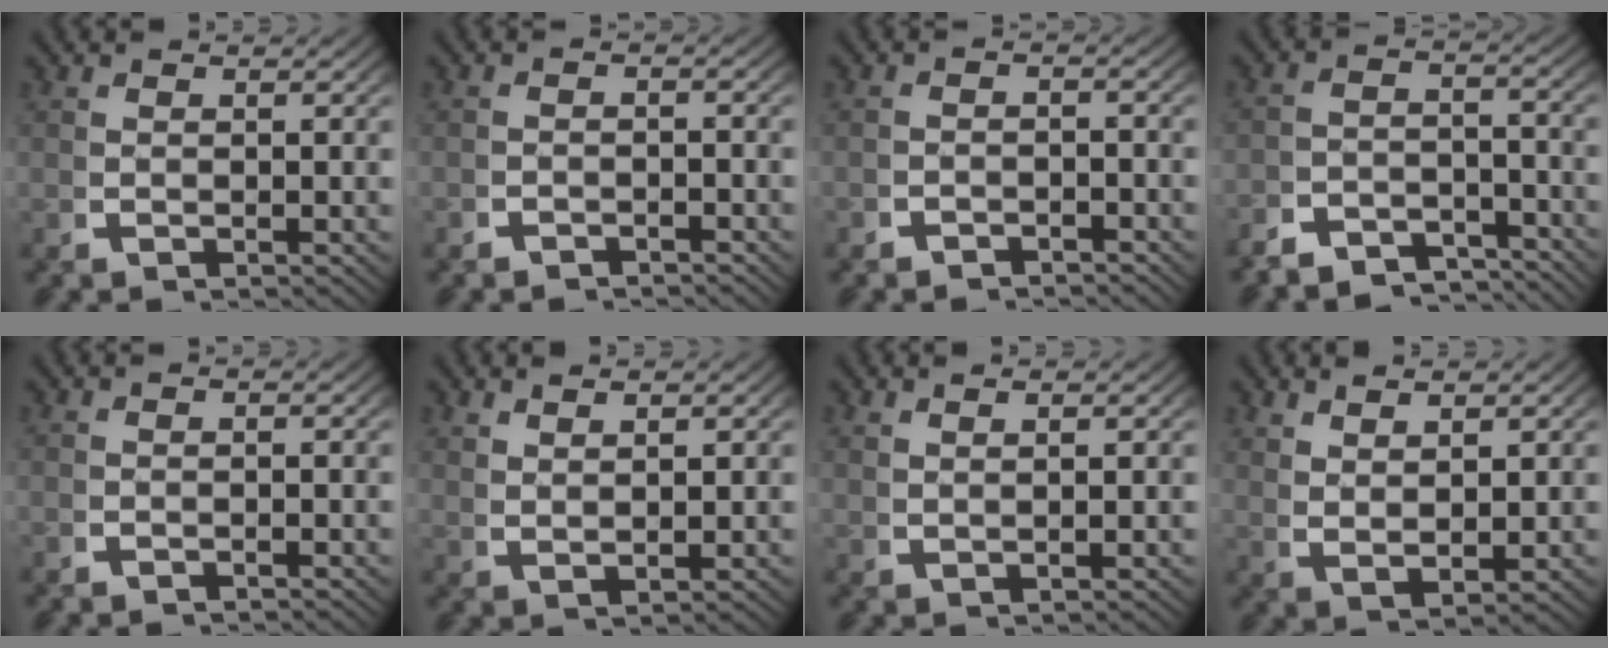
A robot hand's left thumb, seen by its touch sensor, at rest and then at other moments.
{"total": 1.8, "force": [-1.8, 0.2, 0.2], "torque": [-0.002, -0.007, -0.030]}
{"total": 2.2, "force": [-2.1, 0.4, 0.2], "torque": [-0.002, -0.008, -0.036]}
{"total": 5.6, "force": [-4.9, 2.1, 1.7], "torque": [-0.015, -0.024, -0.084]}
{"total": 0.6, "force": [-0.6, 0.0, 0.1], "torque": [0.000, 0.000, -0.012]}
{"total": 2.0, "force": [1.7, 0.0, 1.0], "torque": [-0.016, 0.002, 0.045]}
{"total": 1.5, "force": [1.1, -0.3, 0.9], "torque": [-0.017, 0.003, 0.030]}
{"total": 2.8, "force": [1.9, 0.8, 1.9], "torque": [-0.034, -0.004, 0.050]}